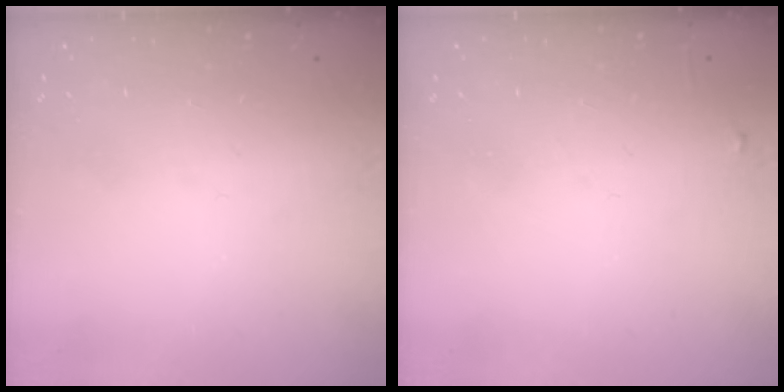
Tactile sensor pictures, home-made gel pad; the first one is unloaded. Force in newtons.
{"total": 4.8, "press": 4.8, "slide": 0.7}